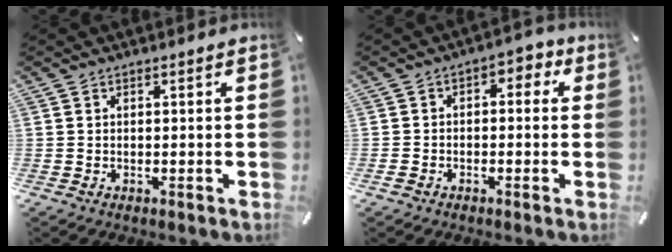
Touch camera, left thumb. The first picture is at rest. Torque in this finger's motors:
{"motor_torque": [0.18, 0.68, 0.02, -0.02, 0.08]}